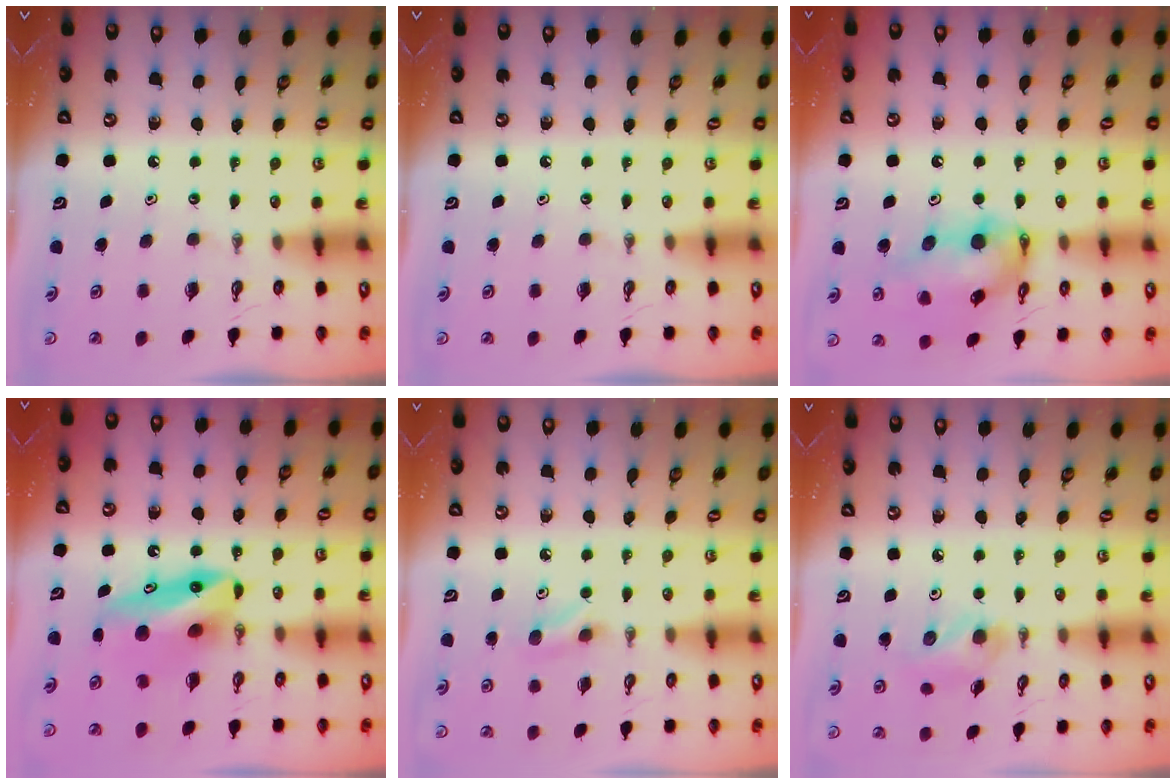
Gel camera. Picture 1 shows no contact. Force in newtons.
{"total": 0.0}
{"total": 15.5, "press": 15.4, "slide": 1.7}
{"total": 10.0, "press": 9.1, "slide": 4.2}
{"total": 4.7, "press": 4.5, "slide": 1.5}
{"total": 6.2, "press": 6.1, "slide": 1.0}